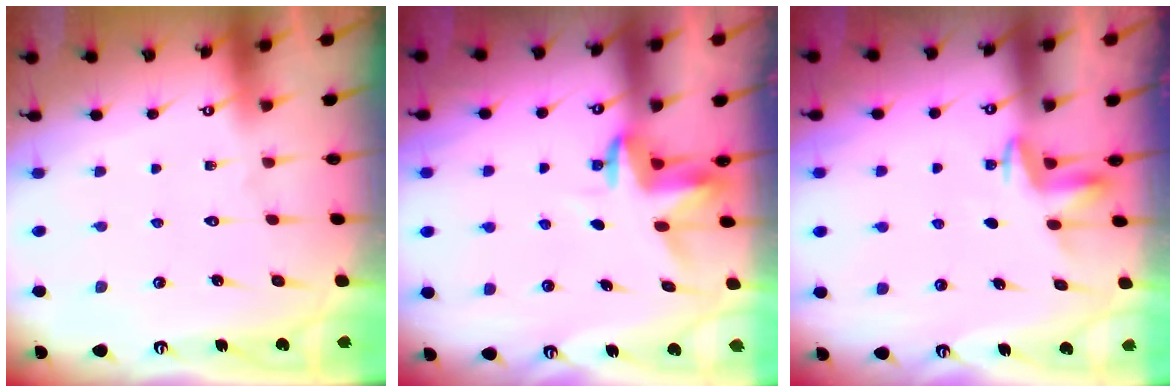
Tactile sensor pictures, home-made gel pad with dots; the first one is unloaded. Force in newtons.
{"total": 3.6, "press": 3.6, "slide": 0.2}
{"total": 3.7, "press": 3.6, "slide": 0.4}